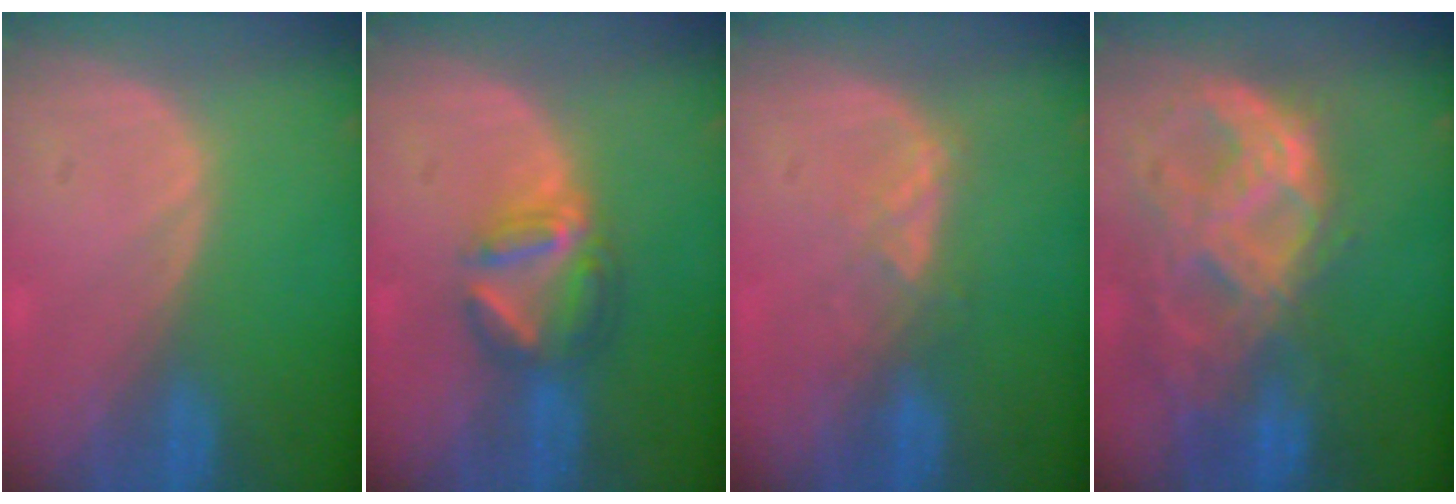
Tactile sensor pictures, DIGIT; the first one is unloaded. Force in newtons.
{"total": 6.2, "press": 5.5, "slide": 2.8}
{"total": 2.9, "press": 2.8, "slide": 0.7}
{"total": 11.3, "press": 9.6, "slide": 6.1}